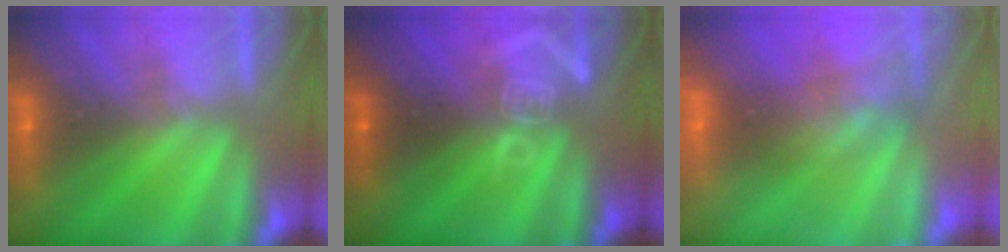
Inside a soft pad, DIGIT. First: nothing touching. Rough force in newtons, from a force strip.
{"total": 2.9}
{"total": 2.7}